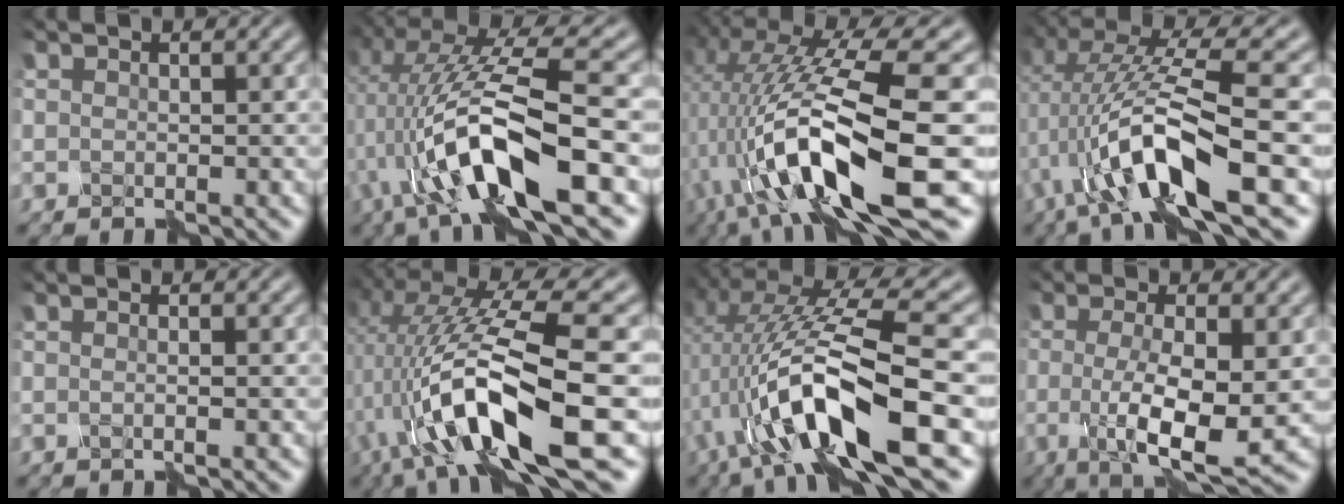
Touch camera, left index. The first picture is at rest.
{"total": 10.6, "force": [-2.2, 2.5, 10.0], "torque": [-0.189, 0.012, -0.043]}
{"total": 13.9, "force": [-3.5, 3.3, 13.0], "torque": [-0.230, 0.005, -0.051]}
{"total": 9.8, "force": [-1.3, 2.0, 9.5], "torque": [-0.172, 0.014, -0.025]}
{"total": 0.7, "force": [0.1, 0.0, 0.7], "torque": [-0.010, -0.006, -0.008]}
{"total": 12.6, "force": [-3.1, 3.0, 11.8], "torque": [-0.208, 0.005, -0.050]}
{"total": 11.6, "force": [-2.1, 2.8, 11.1], "torque": [-0.195, 0.014, -0.039]}
{"total": 7.4, "force": [-1.0, 1.9, 7.0], "torque": [-0.131, -0.012, -0.011]}